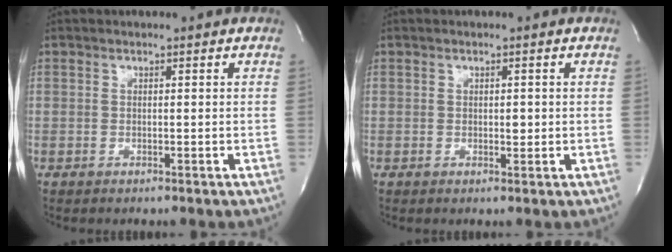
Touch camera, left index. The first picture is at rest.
{"total": 1.5, "force": [-0.2, 0.8, 1.2], "torque": [-0.017, -0.005, -0.003]}